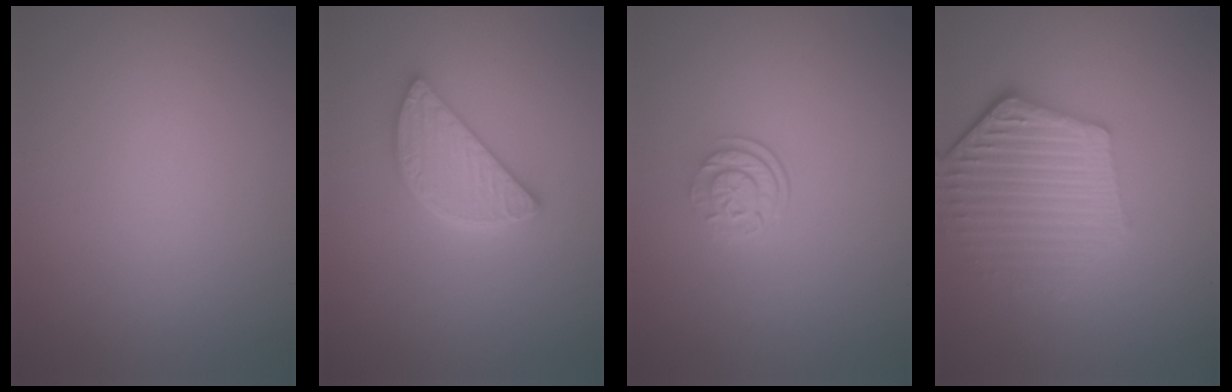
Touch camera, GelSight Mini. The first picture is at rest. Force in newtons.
{"total": 4.1, "press": 3.4, "slide": 2.3}
{"total": 2.6, "press": 1.8, "slide": 1.9}
{"total": 5.5, "press": 4.3, "slide": 3.5}